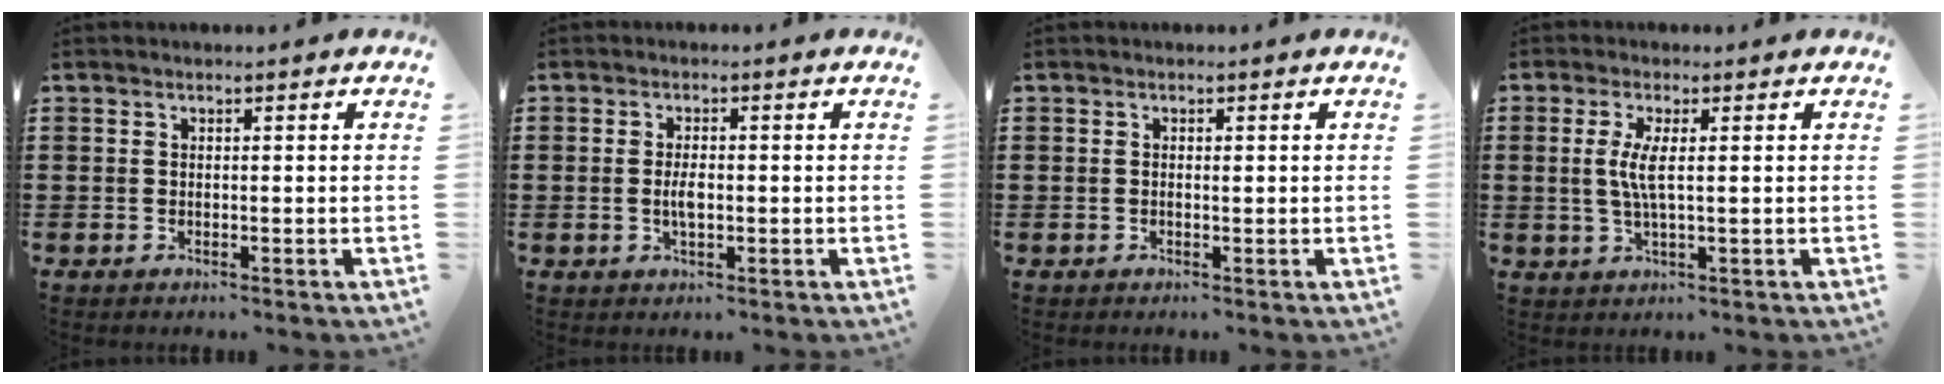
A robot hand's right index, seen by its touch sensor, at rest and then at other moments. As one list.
[{"total": 2.8, "force": [-0.3, 1.1, 2.5], "torque": [-0.048, 0.003, -0.007]}, {"total": 0.0}, {"total": 4.1, "force": [0.4, 0.5, 4.0], "torque": [-0.090, -0.008, 0.001]}]